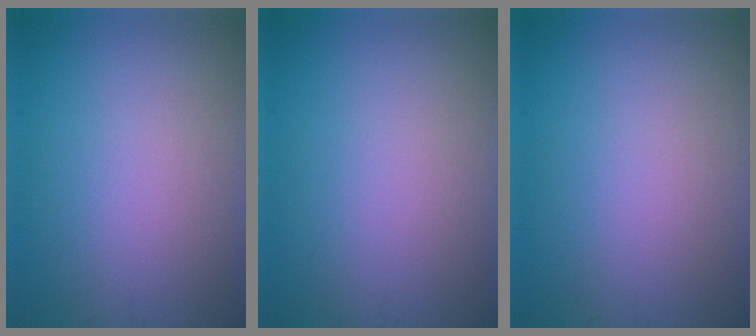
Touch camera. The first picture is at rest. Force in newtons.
{"total": 0.0}
{"total": 0.0}